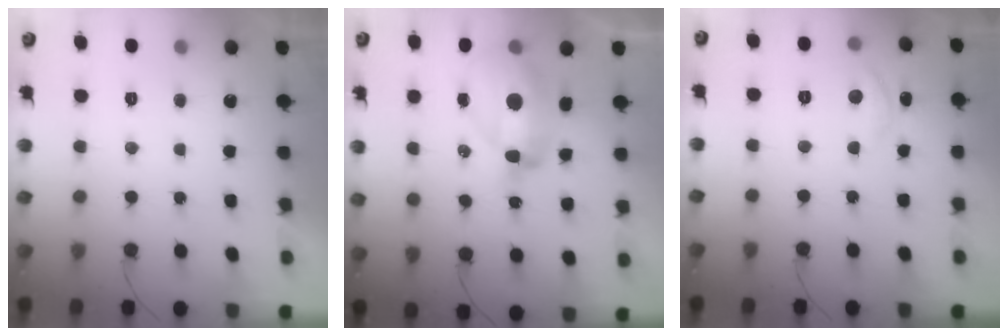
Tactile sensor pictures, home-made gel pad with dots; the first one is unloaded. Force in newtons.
{"total": 14.0, "press": 14.0, "slide": 1.2}
{"total": 6.2, "press": 6.2, "slide": 0.6}